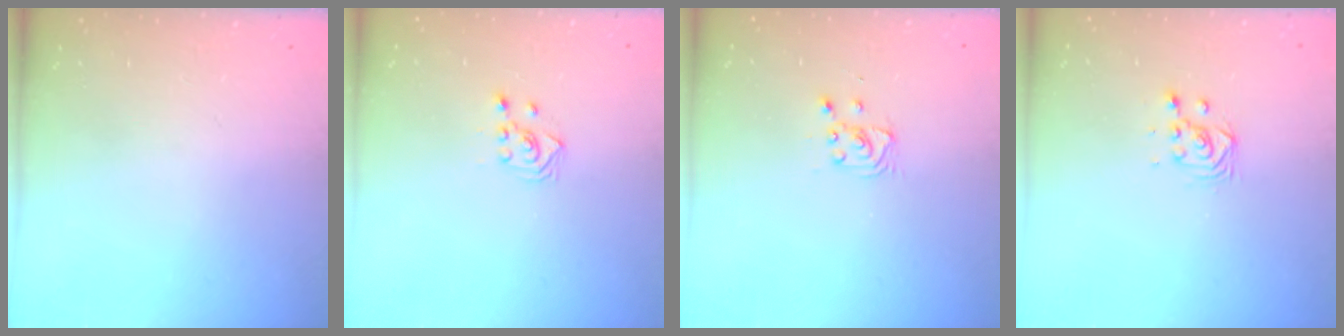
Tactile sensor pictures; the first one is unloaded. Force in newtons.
{"total": 3.3, "press": 3.2, "slide": 1.0}
{"total": 2.9, "press": 2.9, "slide": 0.4}
{"total": 3.9, "press": 3.9, "slide": 0.2}